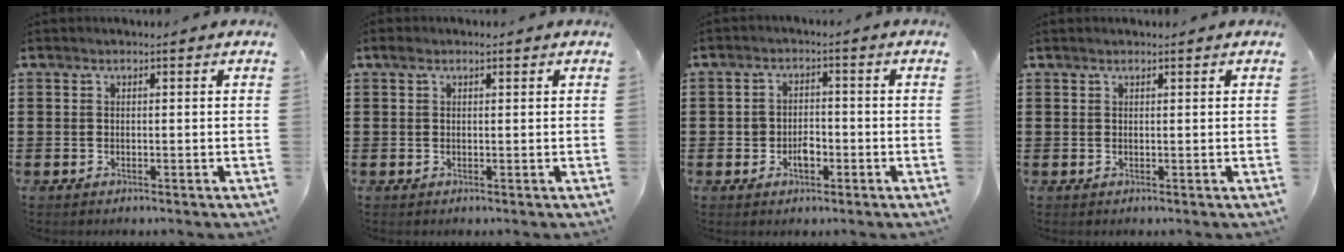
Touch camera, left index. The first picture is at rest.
{"total": 1.2, "force": [0.5, 0.7, 0.8], "torque": [-0.010, 0.003, 0.006]}
{"total": 2.8, "force": [-1.0, 2.0, 1.7], "torque": [-0.037, 0.004, -0.022]}
{"total": 0.5, "force": [0.4, 0.1, 0.3], "torque": [-0.005, 0.000, 0.009]}